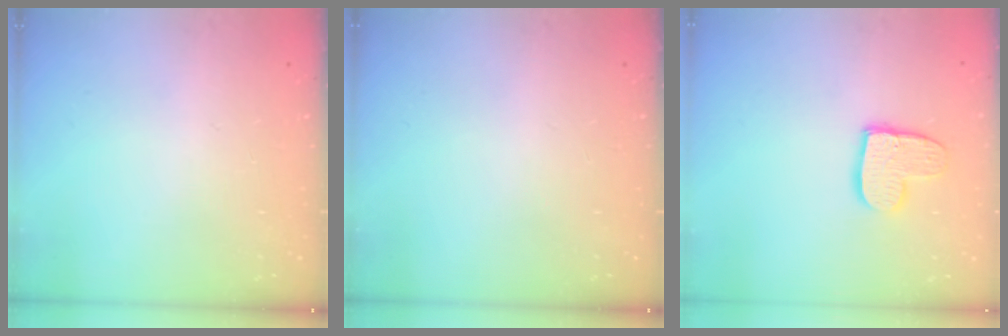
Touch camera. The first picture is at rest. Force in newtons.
{"total": 0.0}
{"total": 10.1, "press": 10.0, "slide": 0.5}